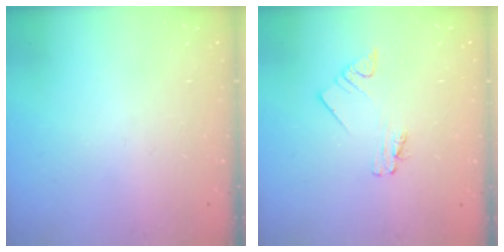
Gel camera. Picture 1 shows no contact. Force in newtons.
{"total": 2.0, "press": 2.0, "slide": 0.3}